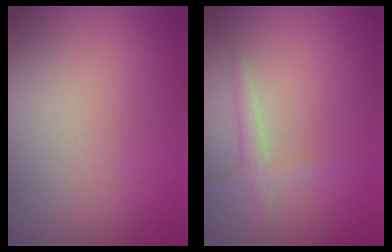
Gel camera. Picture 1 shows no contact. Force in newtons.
{"total": 1.8, "press": 1.8, "slide": 0.0}